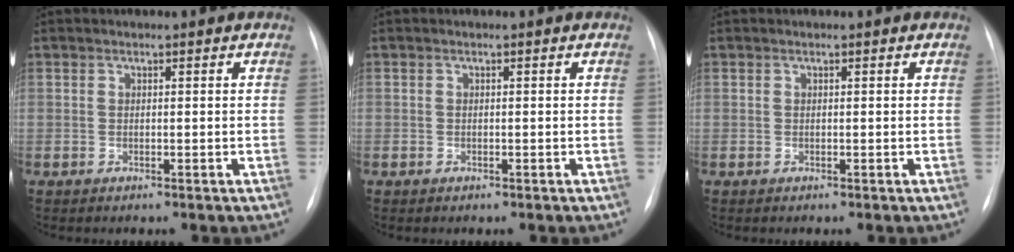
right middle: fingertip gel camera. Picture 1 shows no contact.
{"total": 0.0}
{"total": 0.0}